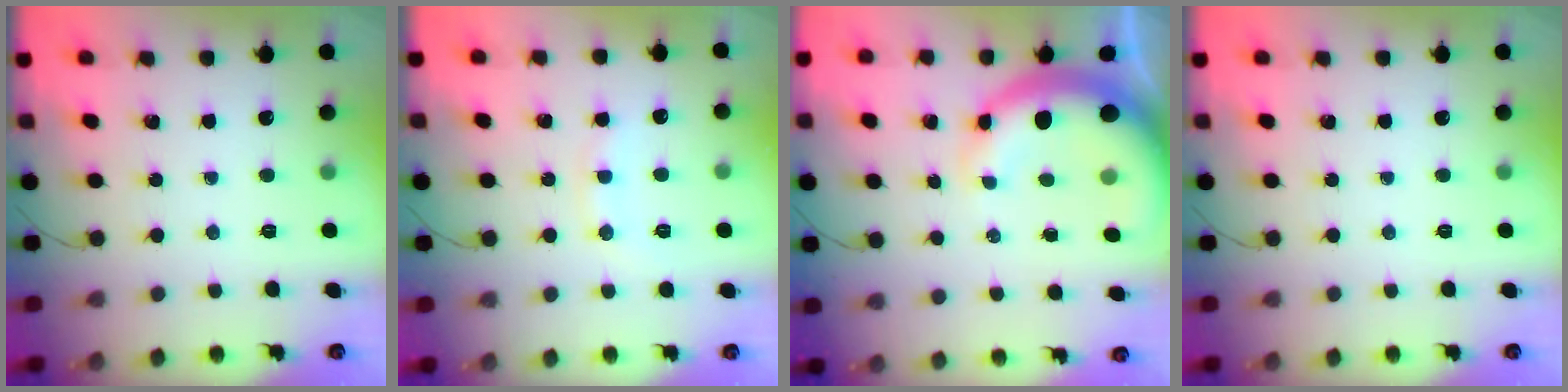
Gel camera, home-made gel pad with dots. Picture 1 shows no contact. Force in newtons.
{"total": 7.3, "press": 7.2, "slide": 1.1}
{"total": 8.7, "press": 8.4, "slide": 2.2}
{"total": 0.0}